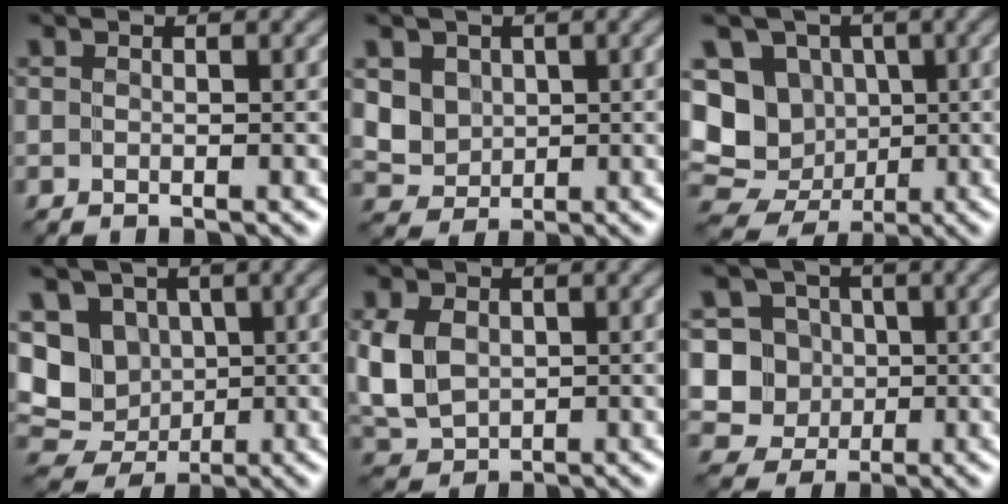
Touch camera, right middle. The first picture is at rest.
{"total": 2.7, "force": [0.9, 2.4, 0.8], "torque": [-0.024, -0.008, 0.030]}
{"total": 10.3, "force": [-0.1, 9.3, 4.3], "torque": [-0.070, 0.025, -0.037]}
{"total": 6.3, "force": [0.8, 5.6, 2.8], "torque": [-0.029, -0.004, -0.002]}
{"total": 5.0, "force": [0.6, 3.9, 3.1], "torque": [-0.084, -0.001, 0.015]}
{"total": 6.5, "force": [0.4, 6.2, 1.8], "torque": [-0.024, 0.031, -0.007]}